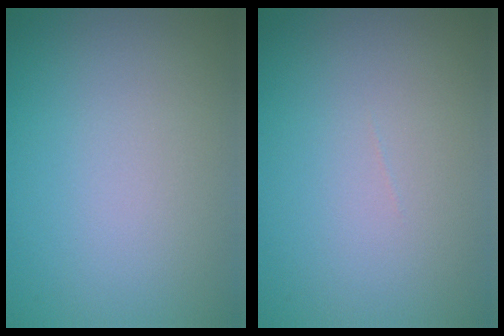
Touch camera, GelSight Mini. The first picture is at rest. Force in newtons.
{"total": 0.0}